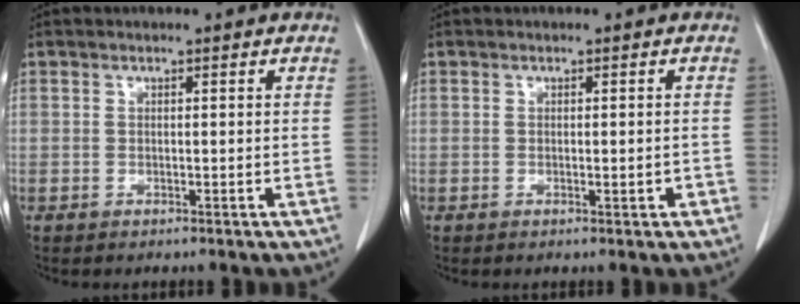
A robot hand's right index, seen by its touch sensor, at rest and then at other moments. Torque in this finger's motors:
{"motor_torque": [0.15, 0.24, 0.07, 0.06]}